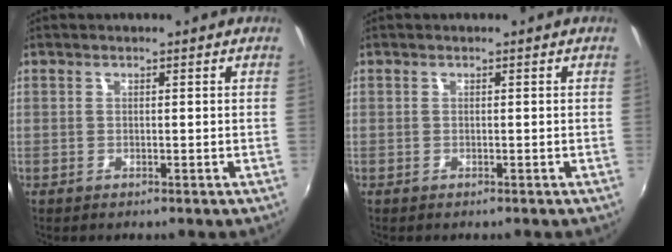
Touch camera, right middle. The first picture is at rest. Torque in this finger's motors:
{"motor_torque": [0.16, -0.37, 0.05, 0.01]}